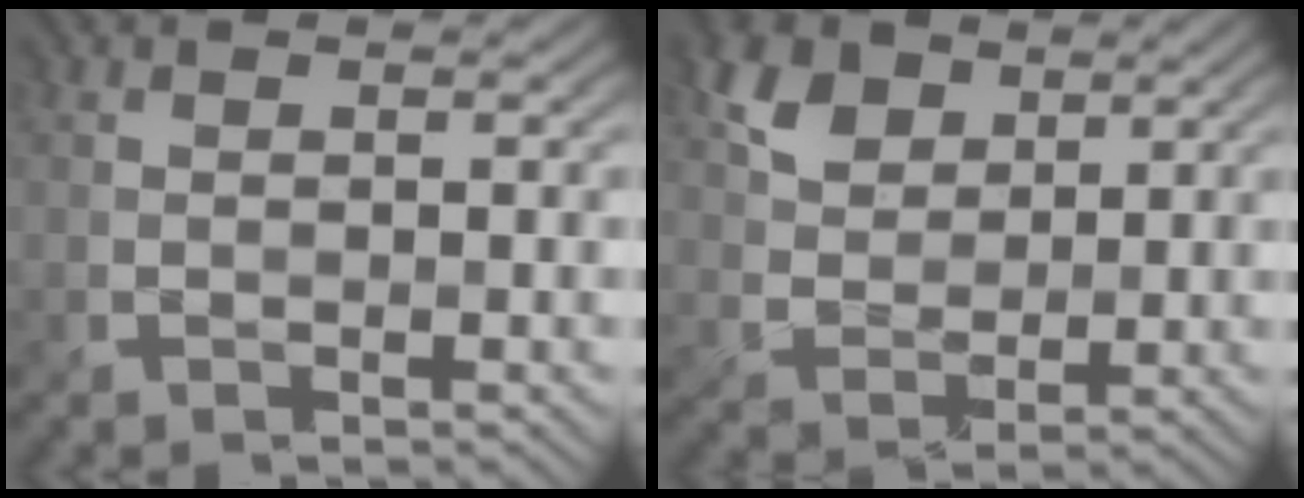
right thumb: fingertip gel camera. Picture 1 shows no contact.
{"total": 5.7, "force": [3.2, 3.9, 2.7], "torque": [-0.069, 0.003, 0.058]}